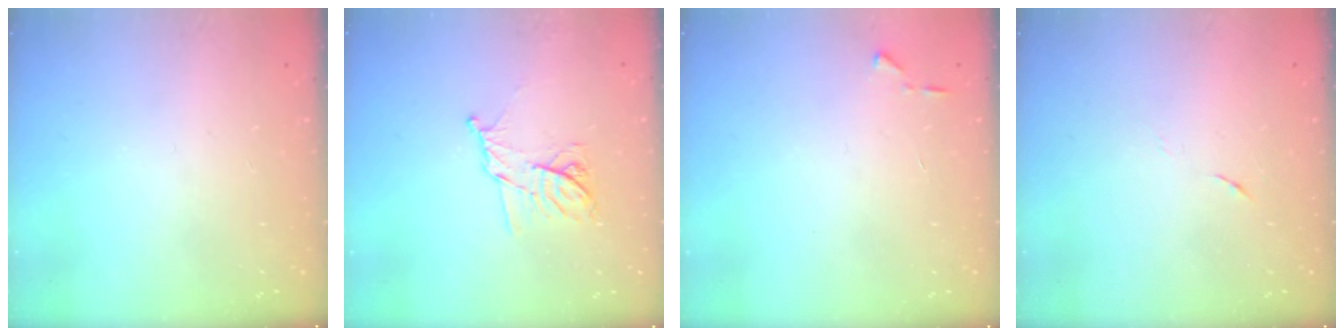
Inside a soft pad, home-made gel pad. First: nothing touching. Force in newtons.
{"total": 10.3, "press": 10.3, "slide": 0.3}
{"total": 3.9, "press": 3.9, "slide": 0.5}
{"total": 3.9, "press": 3.5, "slide": 1.6}